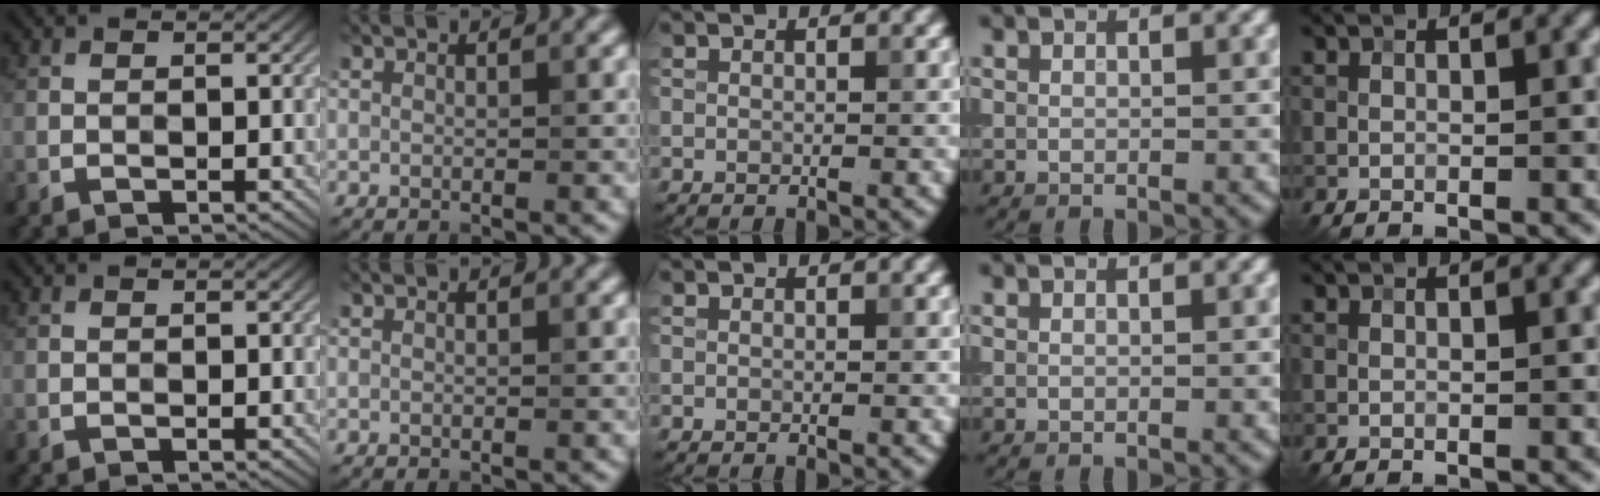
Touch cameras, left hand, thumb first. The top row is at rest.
{}